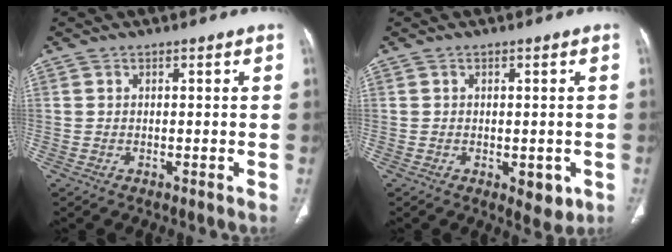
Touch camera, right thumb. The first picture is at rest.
{"total": 4.5, "force": [-1.3, 2.5, 3.4], "torque": [-0.023, -0.004, -0.009]}